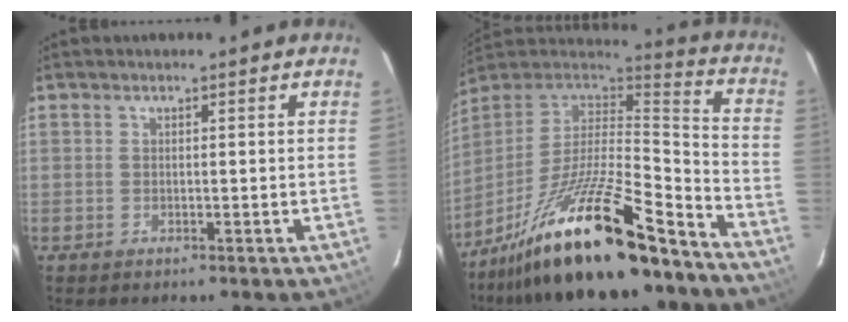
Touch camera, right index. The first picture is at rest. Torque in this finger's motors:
{"motor_torque": [1.26, -0.87, 1.05, 0.21]}